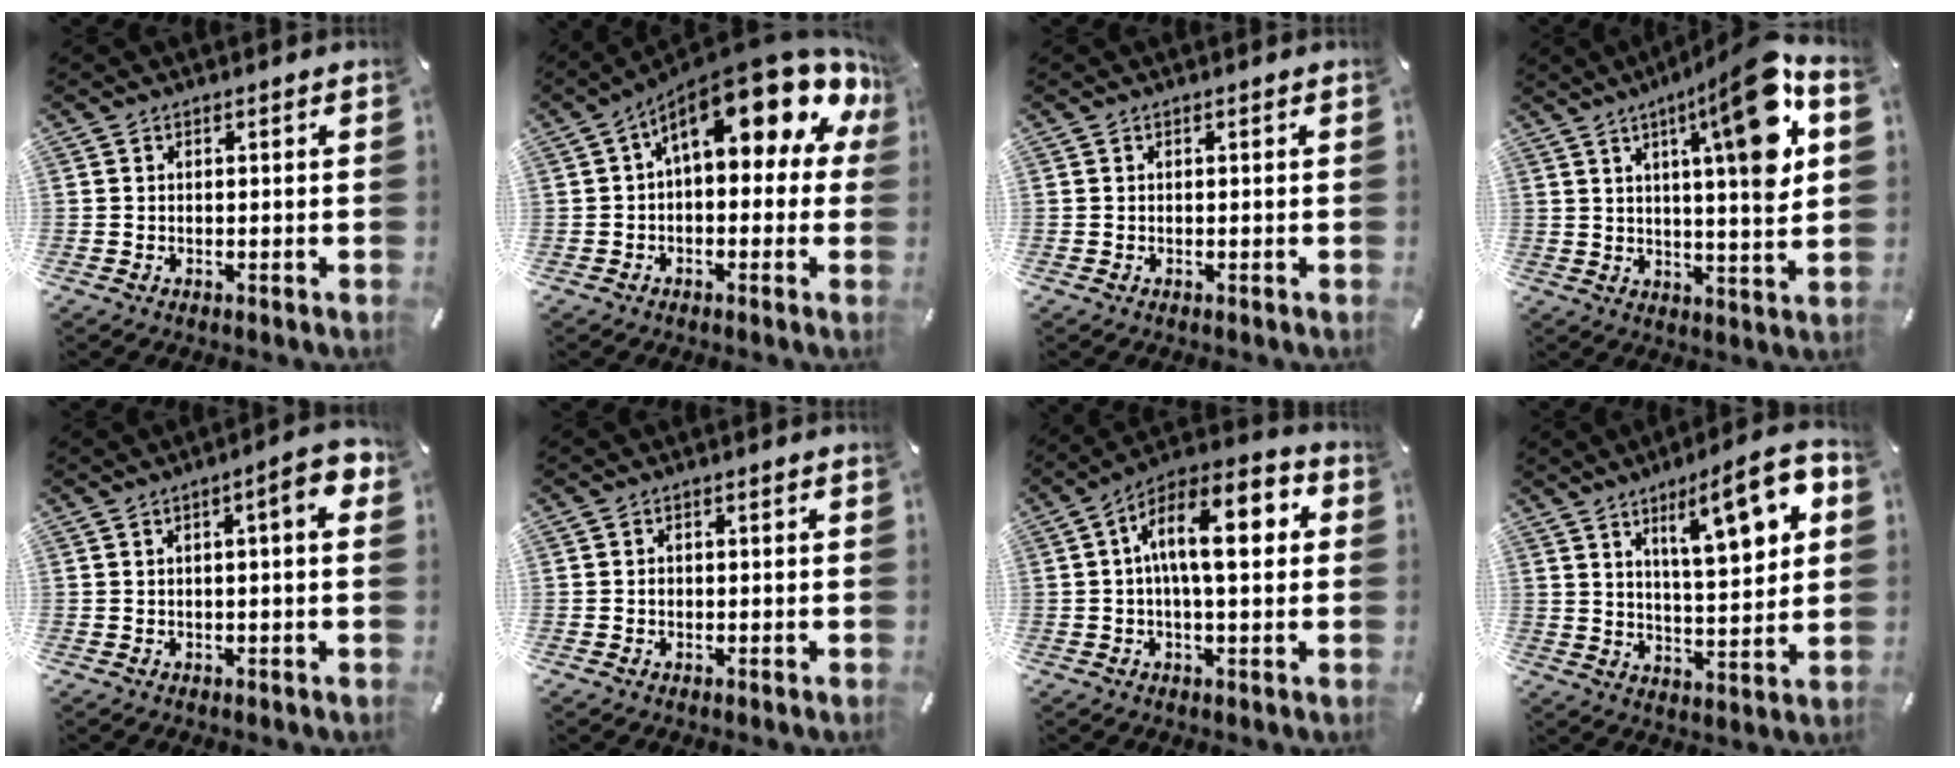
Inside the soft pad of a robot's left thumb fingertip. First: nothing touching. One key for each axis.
{"total": 16.6, "fx": 8.2, "fy": 6.3, "fz": 13.0, "tx": -0.201, "ty": -0.061, "tz": 0.136}
{"total": 0.0}
{"total": 18.5, "fx": 7.5, "fy": 3.4, "fz": 16.6, "tx": -0.246, "ty": -0.036, "tz": 0.102}
{"total": 6.7, "fx": 1.6, "fy": 1.2, "fz": 6.4, "tx": -0.086, "ty": -0.014, "tz": 0.022}
{"total": 1.2, "fx": -0.3, "fy": 0.9, "fz": 0.8, "tx": -0.016, "ty": 0.003, "tz": -0.007}
{"total": 14.0, "fx": 1.9, "fy": 5.5, "fz": 12.7, "tx": -0.204, "ty": -0.007, "tz": 0.027}
{"total": 15.9, "fx": 7.6, "fy": 4.9, "fz": 13.1, "tx": -0.187, "ty": -0.033, "tz": 0.113}